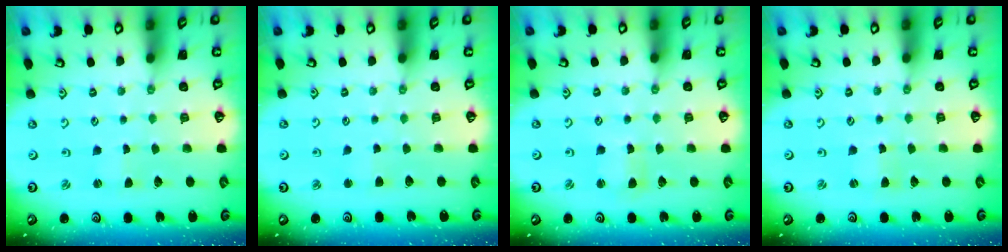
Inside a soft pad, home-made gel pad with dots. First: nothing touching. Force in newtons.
{"total": 2.1, "press": 2.0, "slide": 0.4}
{"total": 1.7, "press": 1.7, "slide": 0.4}
{"total": 1.0, "press": 1.0, "slide": 0.2}